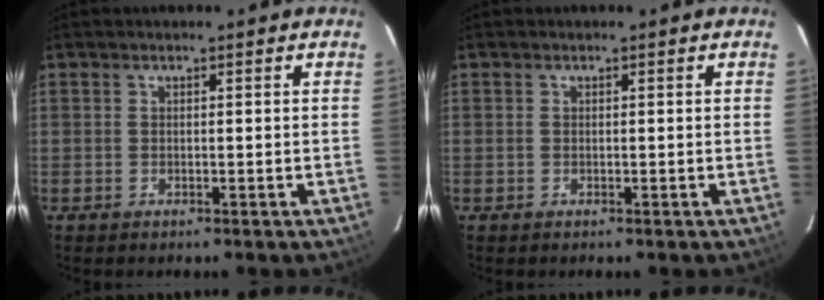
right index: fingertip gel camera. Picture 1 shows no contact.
{"total": 0.0}